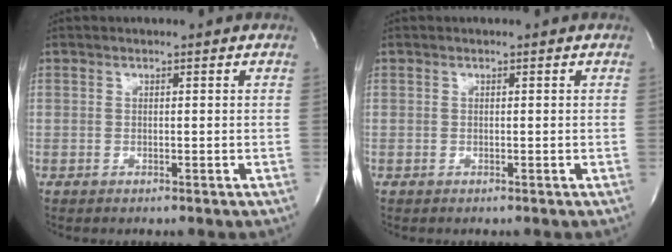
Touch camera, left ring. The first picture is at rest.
{"total": 0.0}